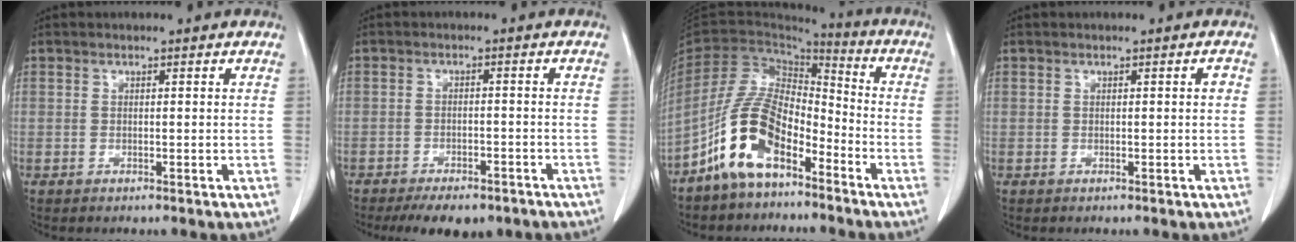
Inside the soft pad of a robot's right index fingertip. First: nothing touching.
{"total": 8.1, "force": [-6.2, 3.4, 4.0], "torque": [-0.047, 0.000, -0.085]}
{"total": 14.1, "force": [-7.3, 5.8, 10.6], "torque": [-0.219, 0.003, -0.138]}
{"total": 0.7, "force": [0.0, 0.1, 0.6], "torque": [-0.008, 0.001, 0.000]}